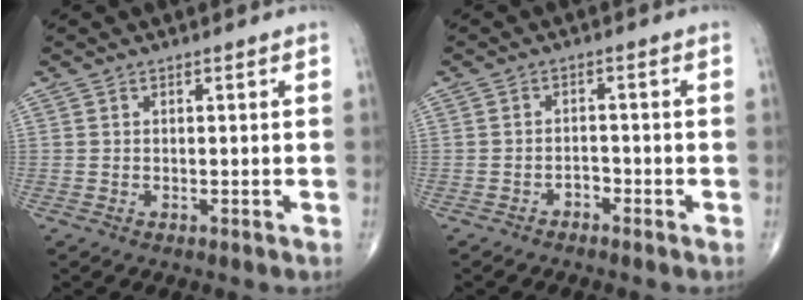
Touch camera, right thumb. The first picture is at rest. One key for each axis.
{"total": 1.7, "fx": -1.4, "fy": 0.9, "fz": 0.6, "tx": -0.003, "ty": 0.010, "tz": -0.026}